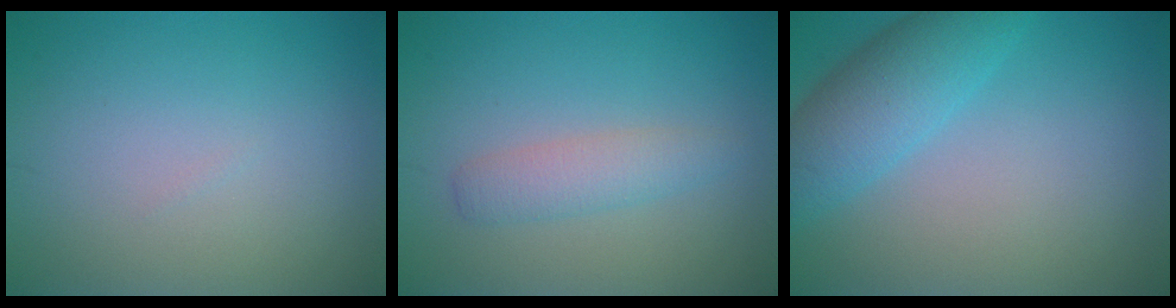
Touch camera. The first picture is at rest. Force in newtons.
{"total": 2.3, "press": 2.3, "slide": 0.0}
{"total": 5.1, "press": 5.1, "slide": 0.3}